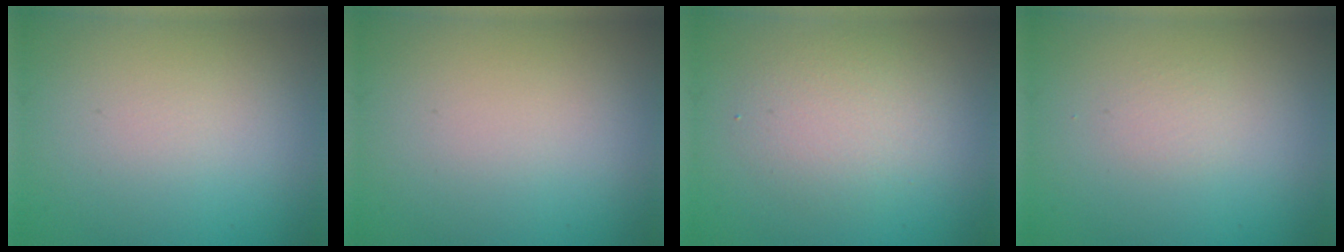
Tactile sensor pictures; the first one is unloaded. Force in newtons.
{"total": 0.0}
{"total": 2.9, "press": 2.9, "slide": 0.2}
{"total": 0.0}